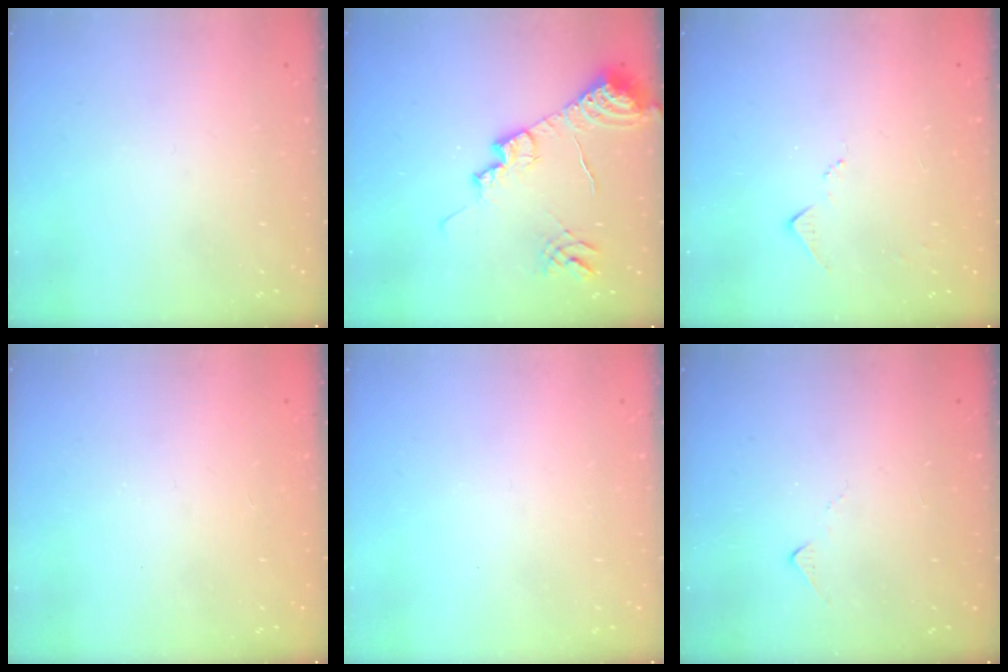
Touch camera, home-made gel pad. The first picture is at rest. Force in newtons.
{"total": 15.0, "press": 14.9, "slide": 1.5}
{"total": 5.5, "press": 5.5, "slide": 0.8}
{"total": 1.3, "press": 1.0, "slide": 0.7}
{"total": 0.0}
{"total": 5.1, "press": 5.1, "slide": 0.7}